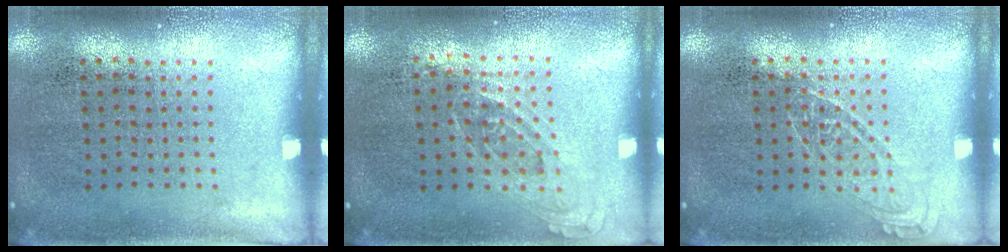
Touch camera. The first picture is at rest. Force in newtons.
{"total": 0.8, "press": 0.7, "slide": 0.4}
{"total": 1.6, "press": 1.5, "slide": 0.3}